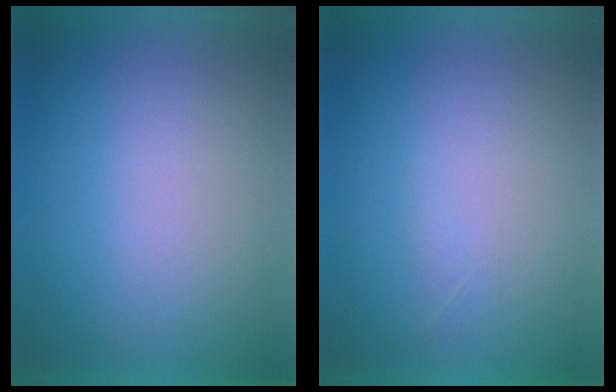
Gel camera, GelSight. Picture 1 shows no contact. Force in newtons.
{"total": 1.0}